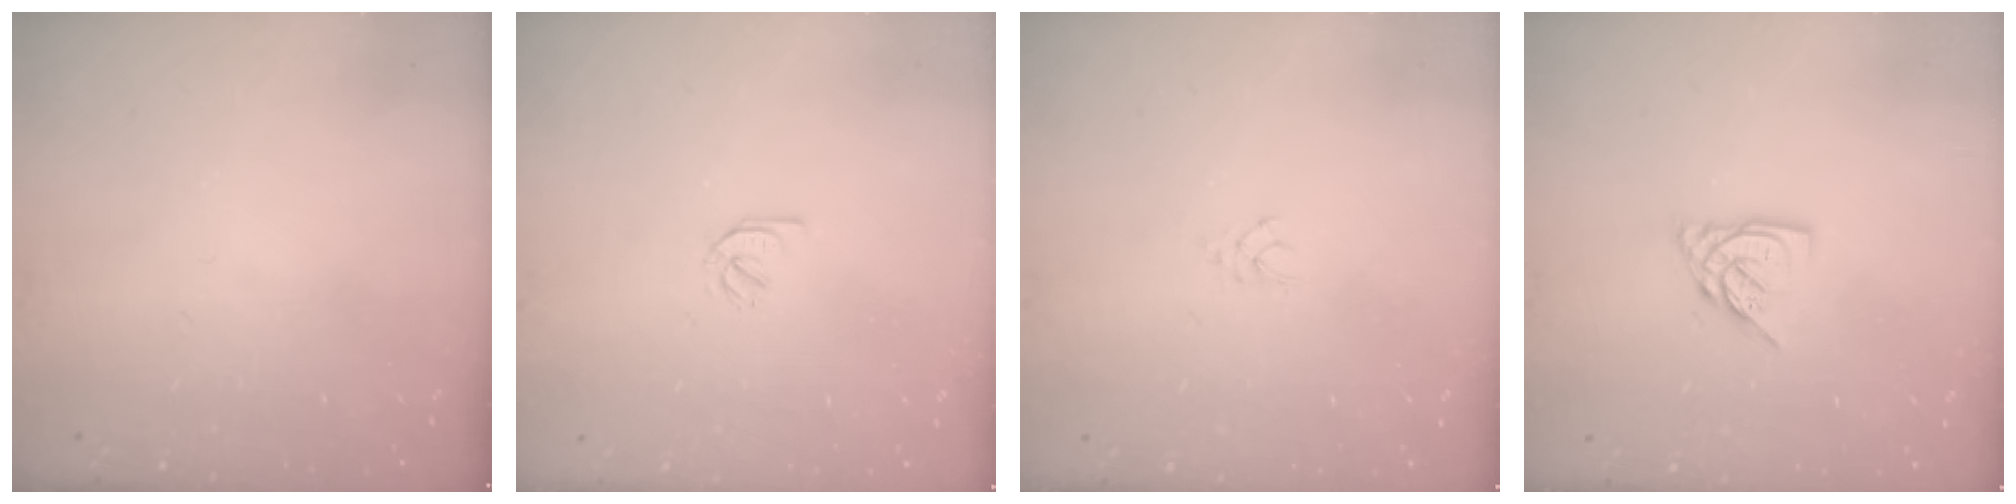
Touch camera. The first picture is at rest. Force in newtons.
{"total": 2.1, "press": 1.9, "slide": 0.8}
{"total": 2.1, "press": 2.1, "slide": 0.3}
{"total": 6.4, "press": 6.4, "slide": 0.7}